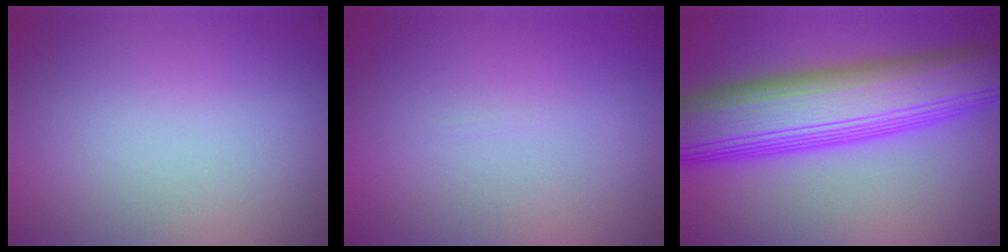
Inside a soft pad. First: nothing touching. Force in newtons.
{"total": 0.0}
{"total": 11.2, "press": 11.2, "slide": 0.4}